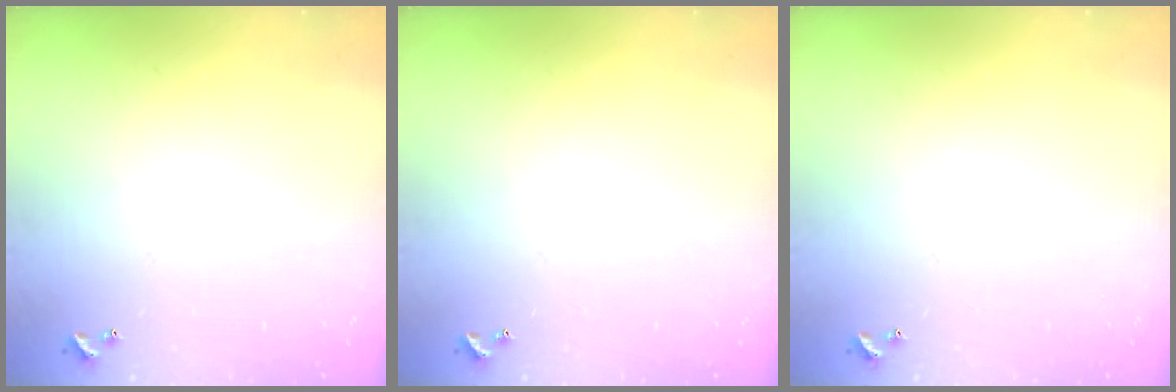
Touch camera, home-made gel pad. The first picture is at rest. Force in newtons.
{"total": 0.0}
{"total": 0.0}